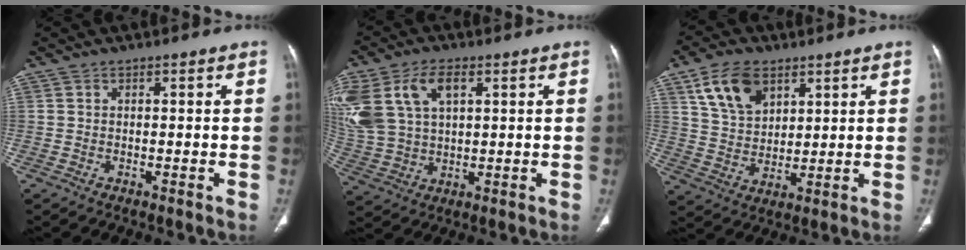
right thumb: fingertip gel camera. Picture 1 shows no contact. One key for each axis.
{"total": 16.2, "fx": 6.0, "fy": 9.9, "fz": 11.2, "tx": -0.261, "ty": 0.005, "tz": 0.124}
{"total": 10.8, "fx": 5.7, "fy": 6.8, "fz": 6.2, "tx": -0.092, "ty": -0.022, "tz": 0.112}